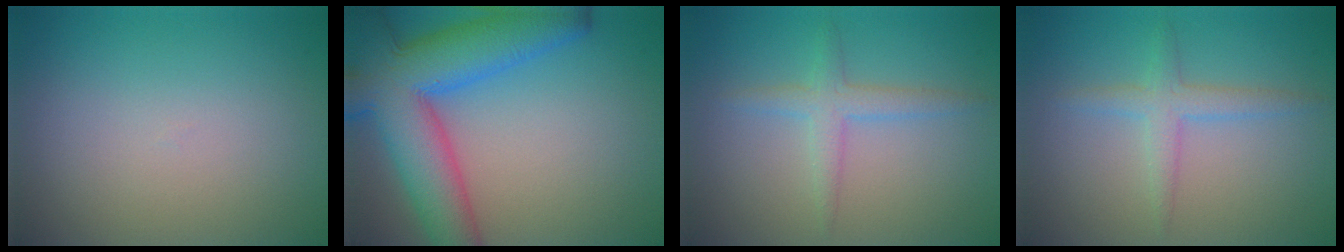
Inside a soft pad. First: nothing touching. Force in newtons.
{"total": 11.3, "press": 11.3, "slide": 0.6}
{"total": 2.3, "press": 2.3, "slide": 0.1}
{"total": 2.3, "press": 2.3, "slide": 0.1}